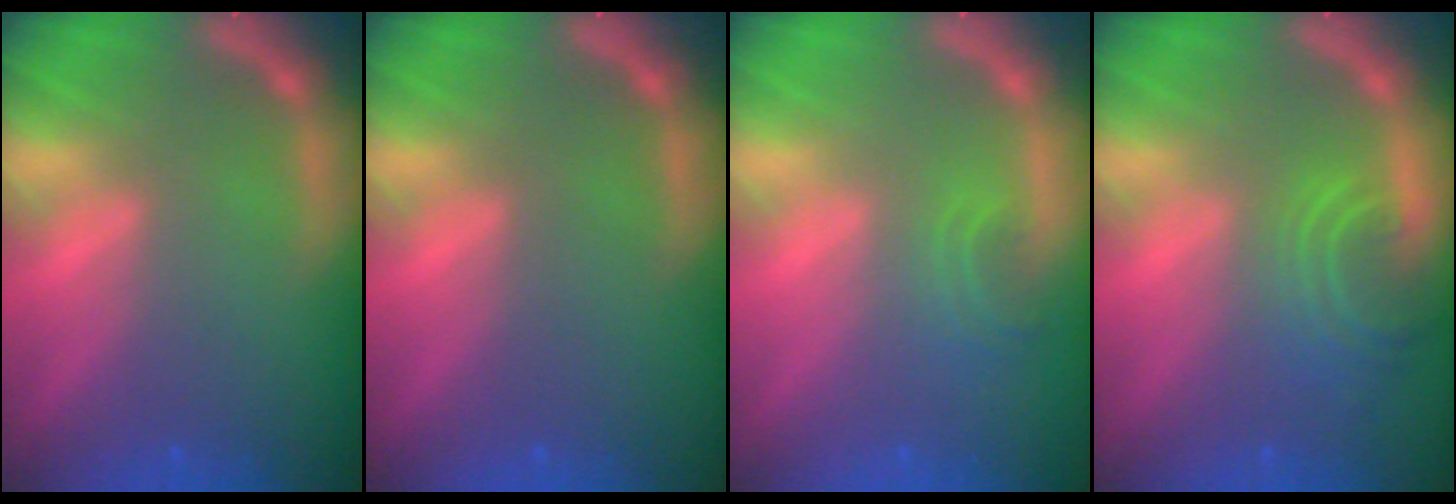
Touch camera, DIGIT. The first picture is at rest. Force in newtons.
{"total": 0.0}
{"total": 1.9}
{"total": 4.5}